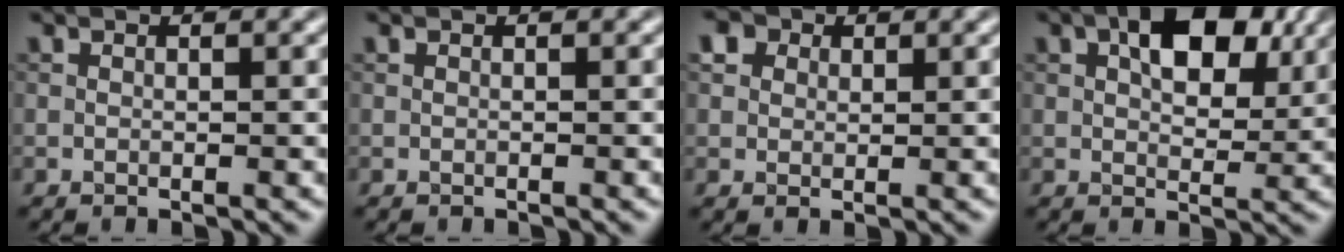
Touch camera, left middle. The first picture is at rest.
{"total": 0.0}
{"total": 3.8, "force": [2.0, 2.7, 1.7], "torque": [-0.040, 0.008, 0.028]}
{"total": 7.1, "force": [2.7, 3.9, 5.3], "torque": [-0.082, 0.007, 0.038]}